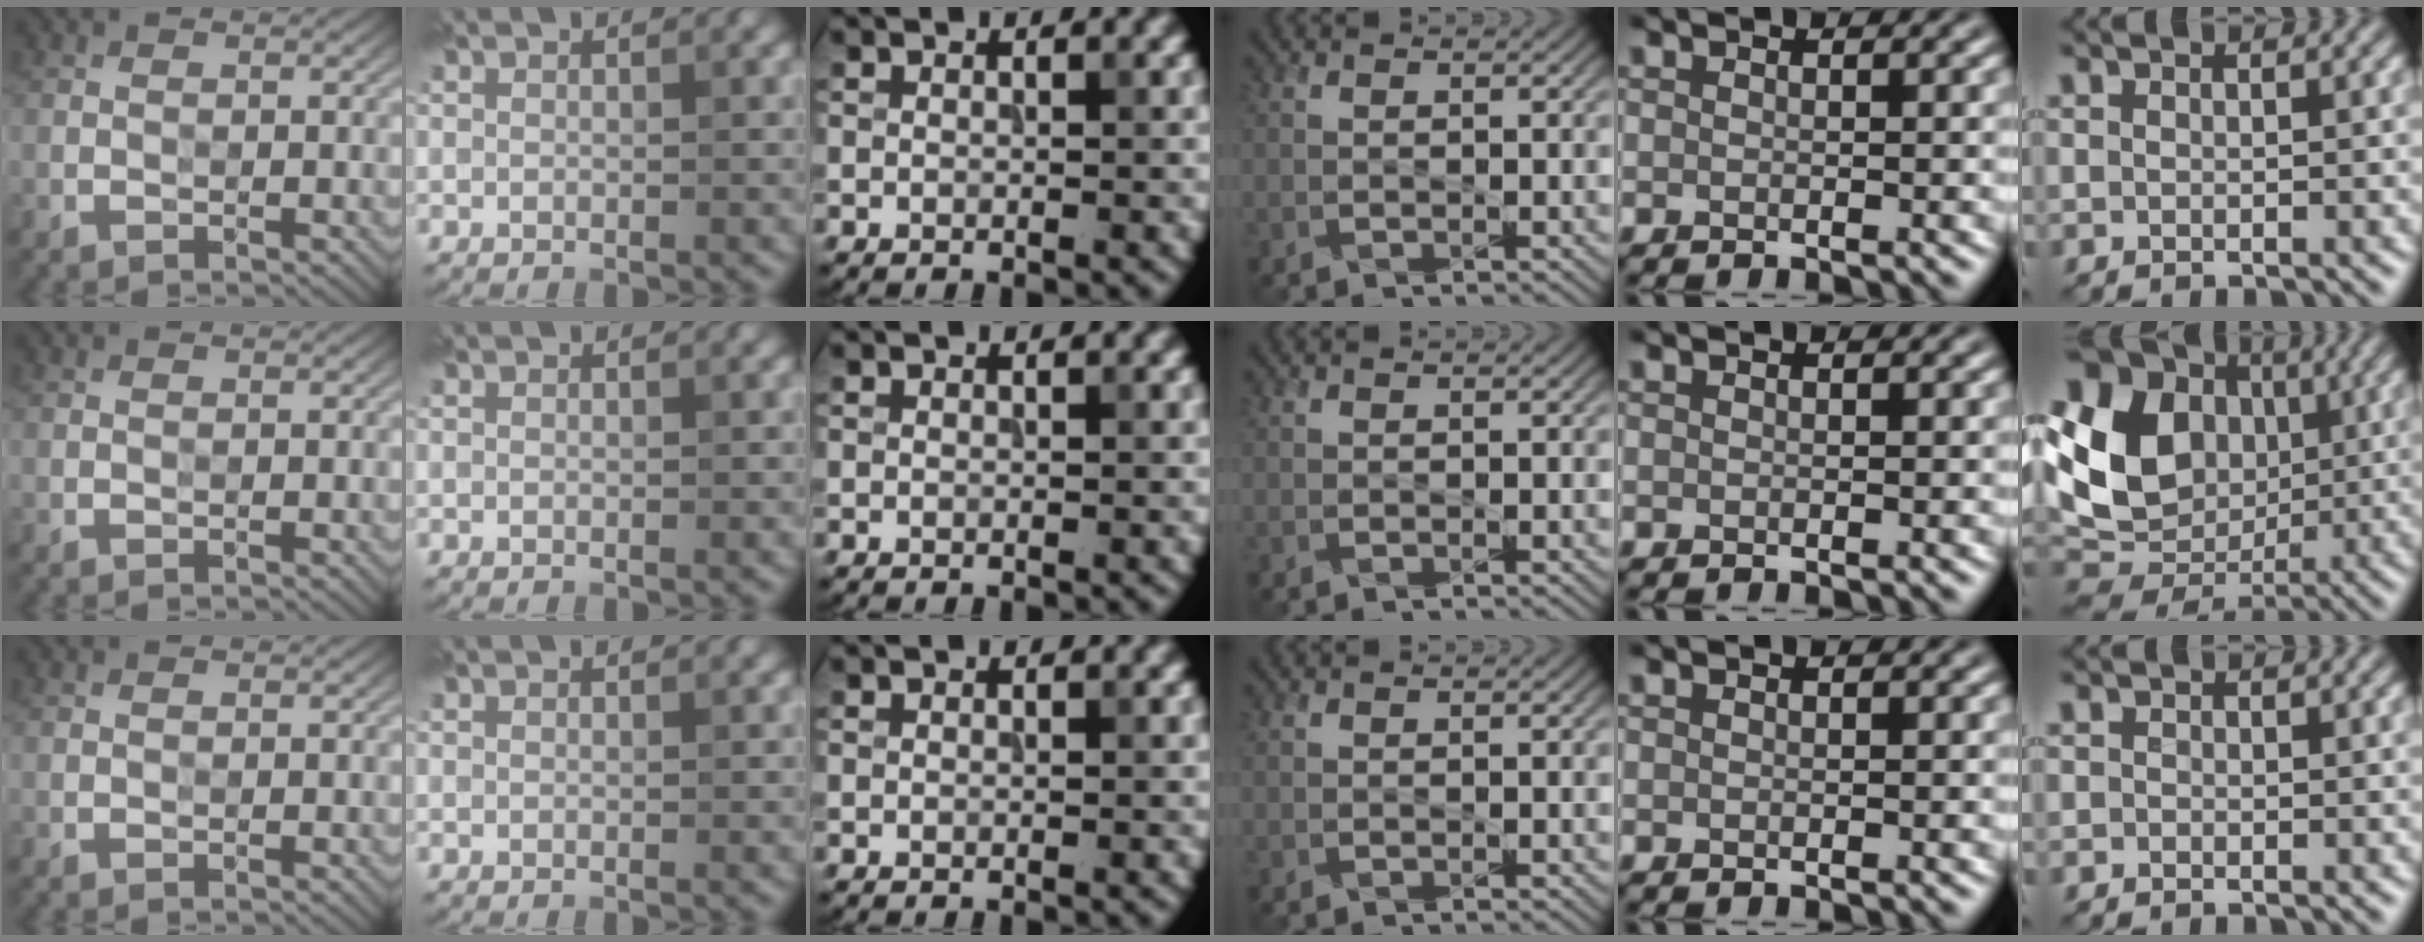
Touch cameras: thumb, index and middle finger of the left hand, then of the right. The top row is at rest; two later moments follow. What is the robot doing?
{"motion": "press", "object": "sticky note"}